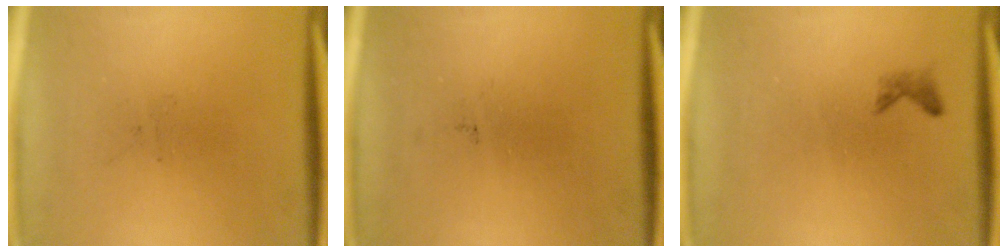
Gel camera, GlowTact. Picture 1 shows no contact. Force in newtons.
{"total": 0.0}
{"total": 0.8}